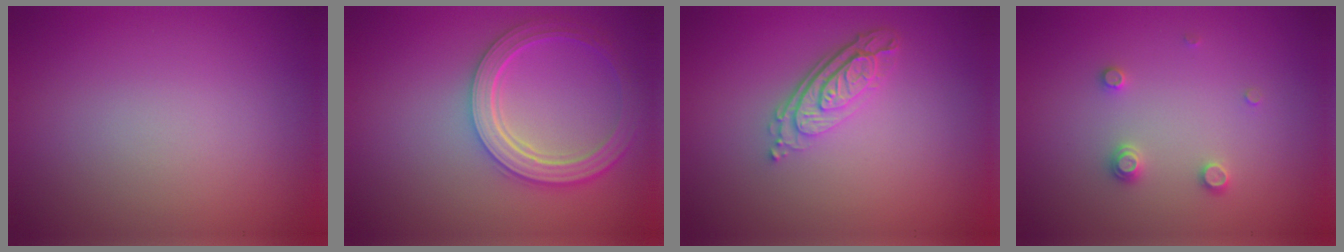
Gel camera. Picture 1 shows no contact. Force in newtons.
{"total": 5.1, "press": 4.0, "slide": 3.1}
{"total": 3.7, "press": 2.7, "slide": 2.5}
{"total": 1.5, "press": 1.5, "slide": 0.2}